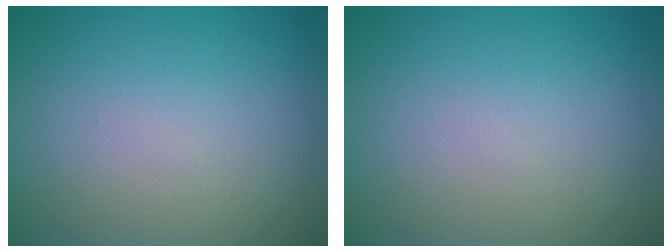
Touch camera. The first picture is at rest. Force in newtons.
{"total": 0.0}